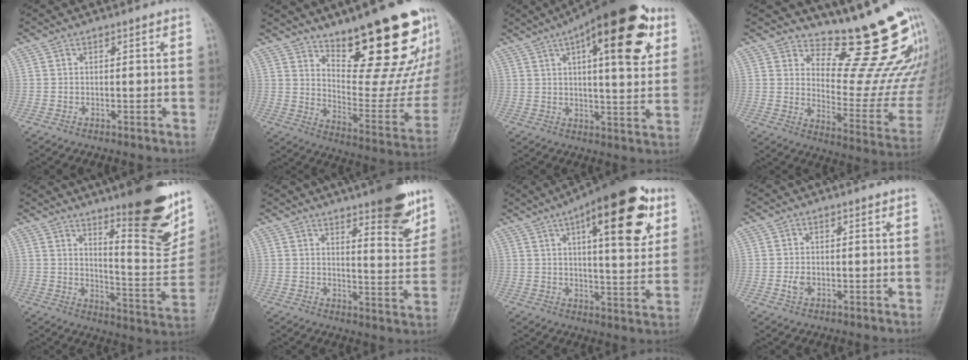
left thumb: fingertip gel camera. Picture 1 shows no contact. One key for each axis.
{"total": 25.1, "fx": 15.5, "fy": 8.2, "fz": 17.9, "tx": -0.201, "ty": -0.096, "tz": 0.238}
{"total": 22.3, "fx": 9.4, "fy": 7.8, "fz": 18.6, "tx": -0.243, "ty": -0.007, "tz": 0.129}
{"total": 18.4, "fx": 16.7, "fy": 2.9, "fz": 7.1, "tx": -0.056, "ty": -0.182, "tz": 0.219}
{"total": 21.6, "fx": 13.0, "fy": 5.7, "fz": 16.3, "tx": -0.173, "ty": -0.085, "tz": 0.193}
{"total": 12.9, "fx": 8.3, "fy": 3.6, "fz": 9.3, "tx": -0.089, "ty": -0.051, "tz": 0.115}
{"total": 21.5, "fx": 9.3, "fy": 7.5, "fz": 17.8, "tx": -0.223, "ty": -0.018, "tz": 0.128}
{"total": 2.0, "fx": -0.4, "fy": 1.4, "fz": 1.3, "tx": -0.021, "ty": 0.000, "tz": -0.008}